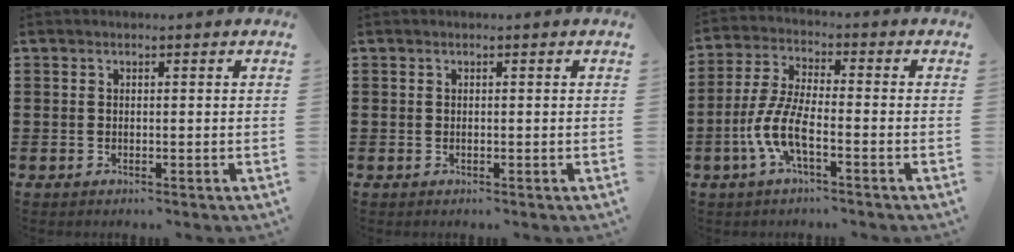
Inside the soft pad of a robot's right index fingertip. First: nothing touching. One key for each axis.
{"total": 0.0}
{"total": 7.2, "fx": -3.4, "fy": 1.8, "fz": 6.1, "tx": -0.158, "ty": -0.017, "tz": -0.072}